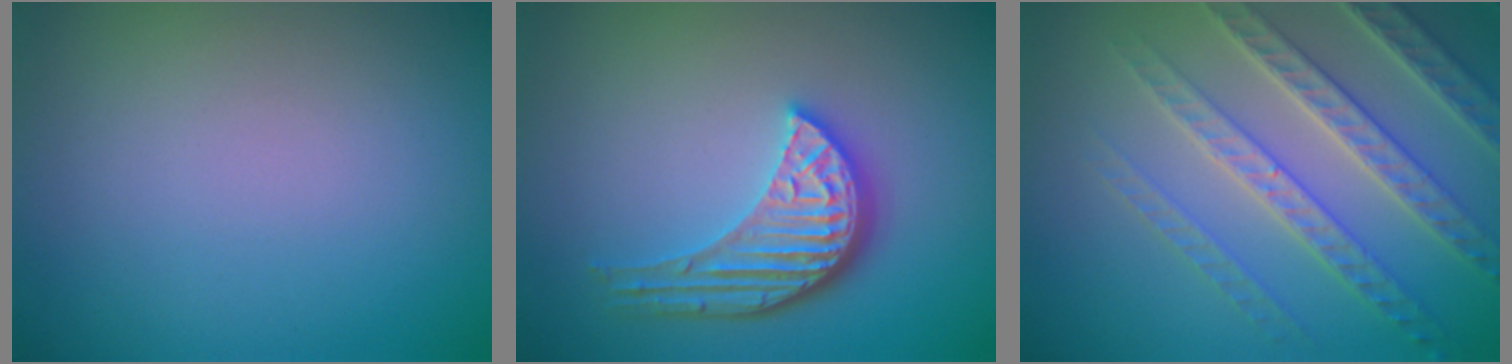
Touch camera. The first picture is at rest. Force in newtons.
{"total": 4.7, "press": 3.7, "slide": 3.0}
{"total": 6.2, "press": 5.0, "slide": 3.8}